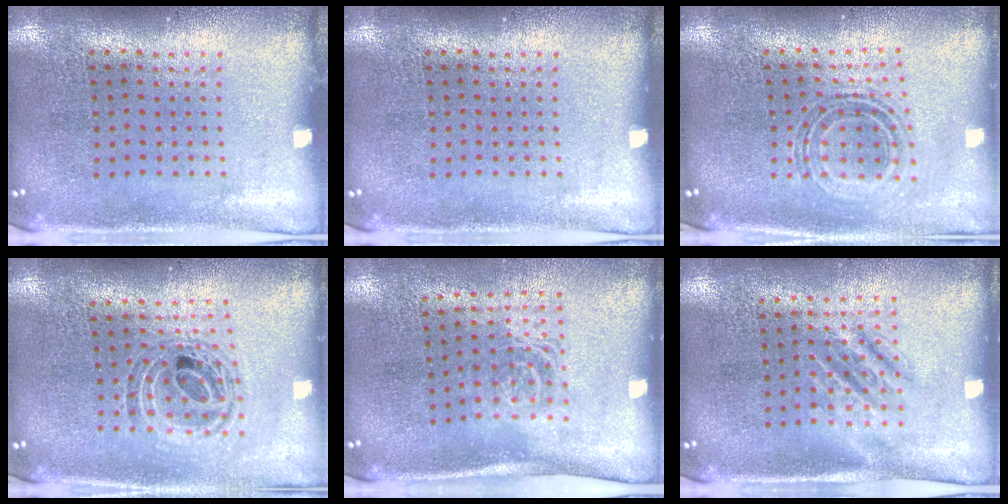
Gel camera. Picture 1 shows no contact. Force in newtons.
{"total": 0.0}
{"total": 0.7, "press": 0.7, "slide": 0.3}
{"total": 0.8, "press": 0.8, "slide": 0.2}
{"total": 1.5, "press": 1.1, "slide": 1.0}
{"total": 1.5, "press": 1.3, "slide": 0.8}